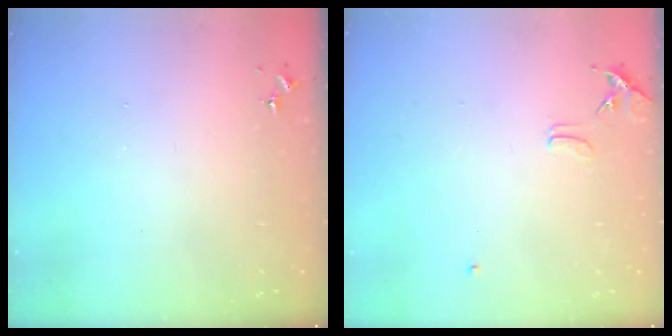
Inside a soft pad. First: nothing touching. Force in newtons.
{"total": 8.3, "press": 8.3, "slide": 0.7}